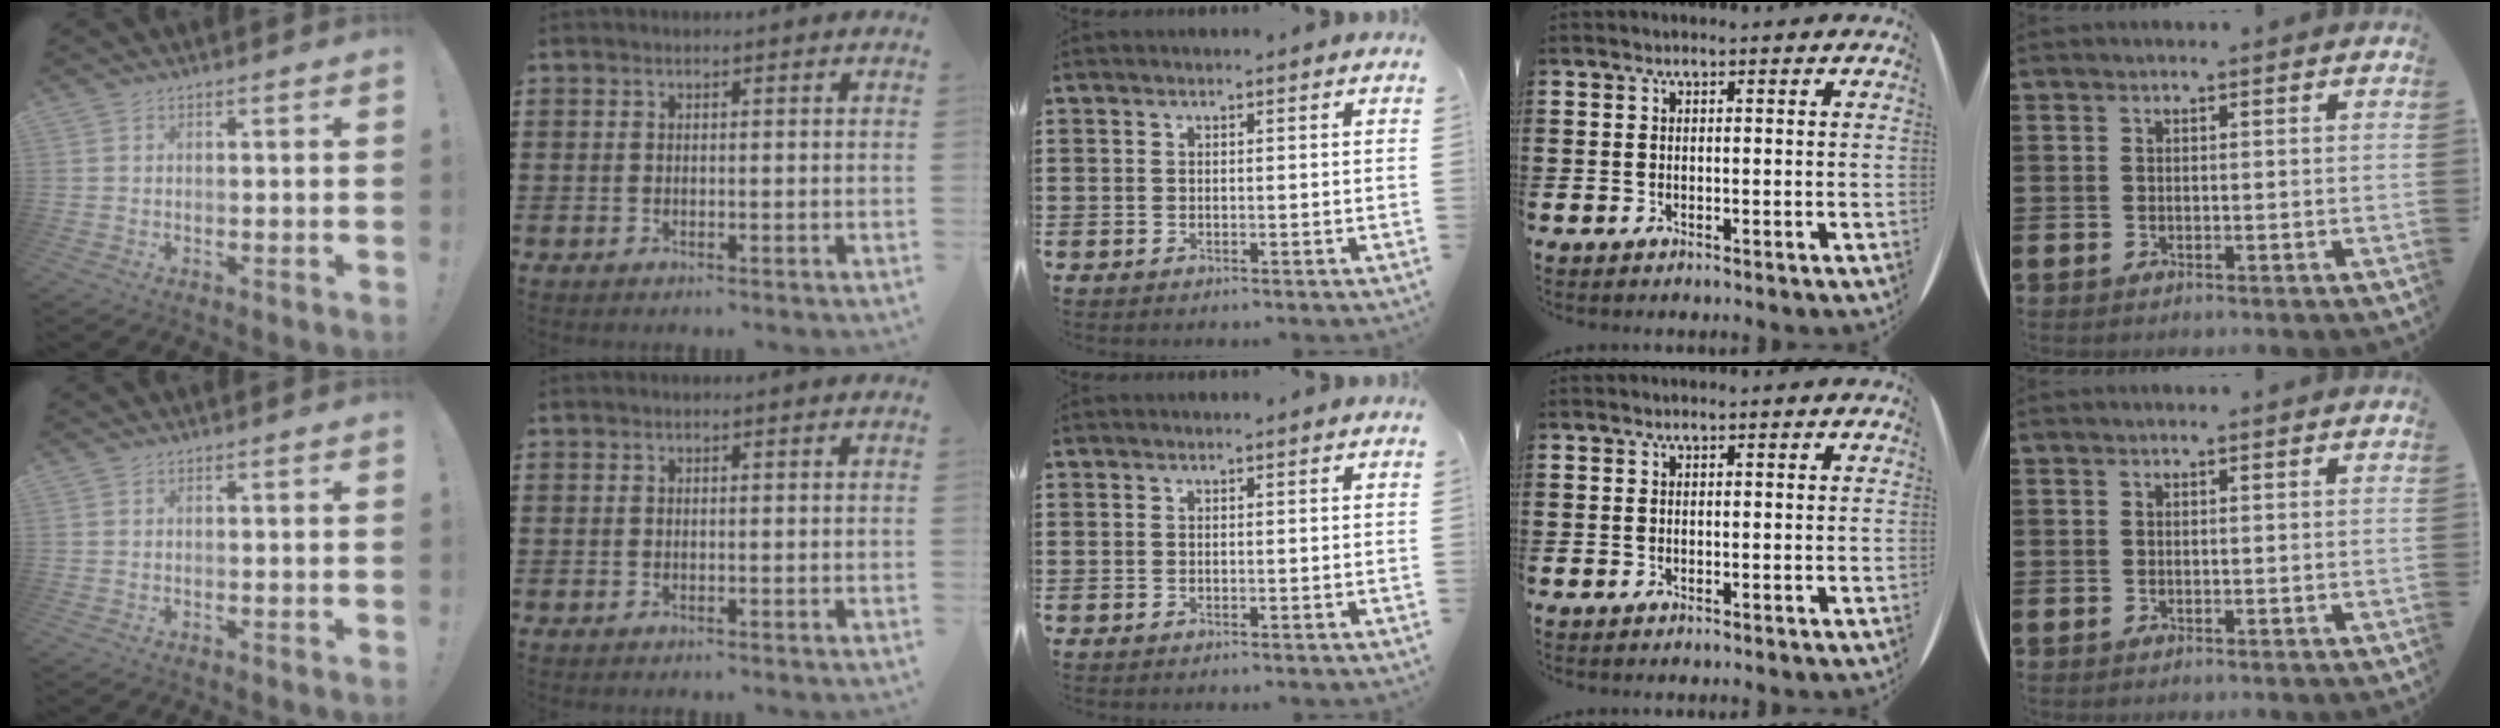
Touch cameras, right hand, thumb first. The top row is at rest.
{}